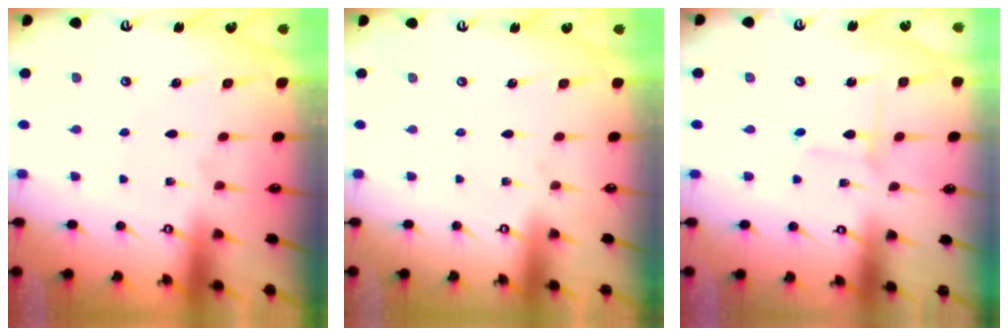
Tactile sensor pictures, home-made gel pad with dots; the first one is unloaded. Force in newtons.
{"total": 0.0}
{"total": 2.4, "press": 2.4, "slide": 0.1}